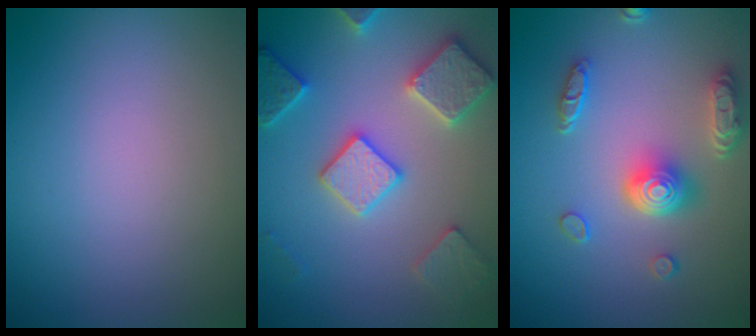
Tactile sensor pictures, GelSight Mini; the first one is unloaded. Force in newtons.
{"total": 5.7, "press": 5.6, "slide": 1.2}
{"total": 4.9, "press": 3.9, "slide": 2.9}